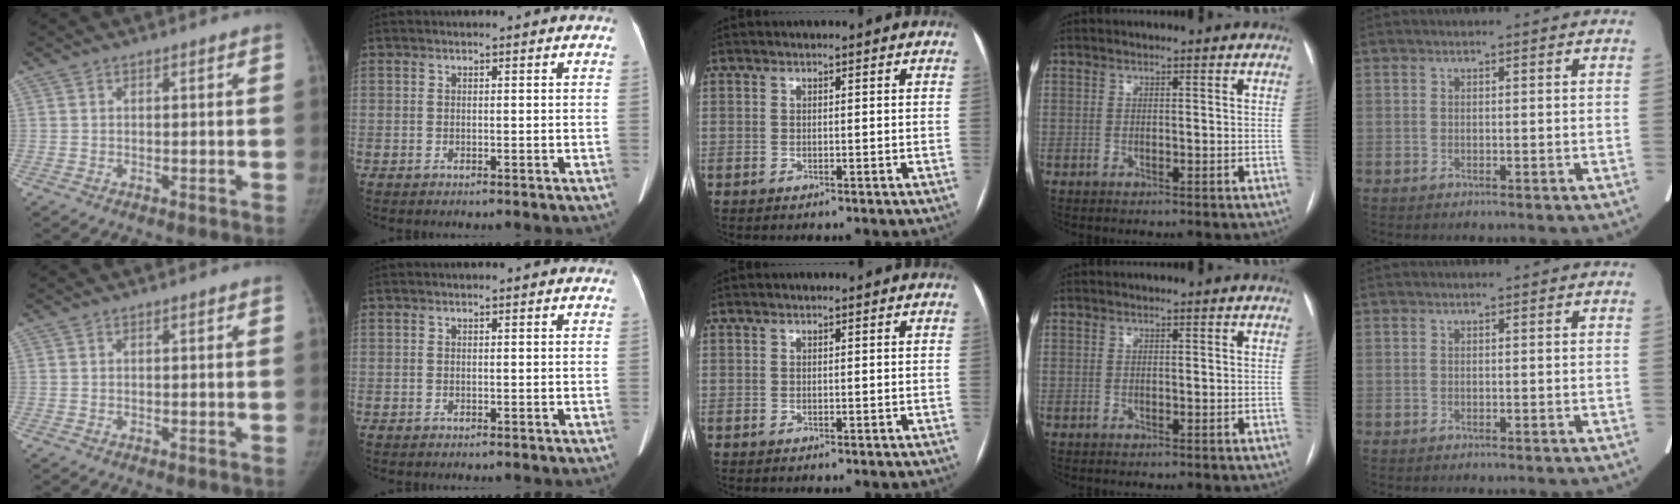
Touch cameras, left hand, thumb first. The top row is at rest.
{}